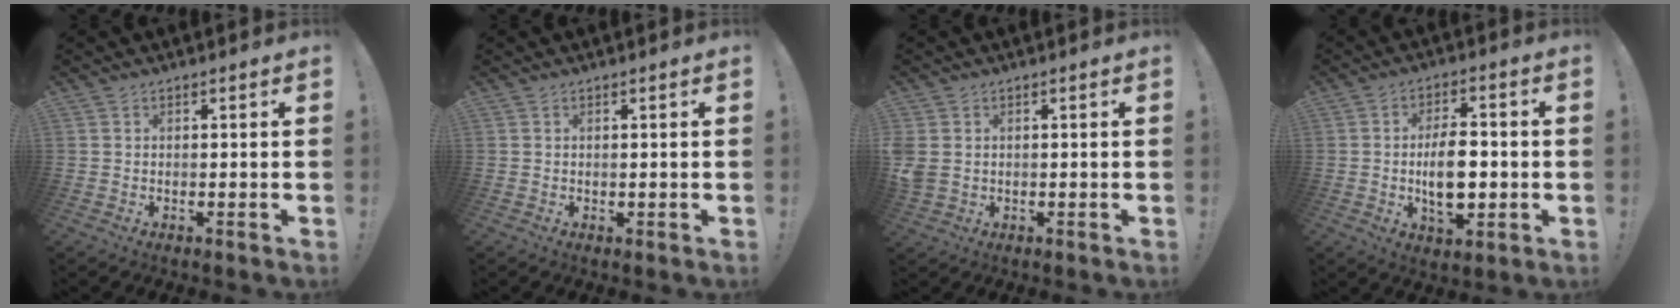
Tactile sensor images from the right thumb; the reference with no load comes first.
{"total": 0.5, "force": [0.4, 0.3, 0.1], "torque": [-0.002, 0.000, 0.008]}
{"total": 4.1, "force": [0.7, 3.2, 2.5], "torque": [-0.052, -0.002, 0.016]}
{"total": 11.5, "force": [-1.3, 6.3, 9.6], "torque": [-0.159, -0.003, -0.025]}